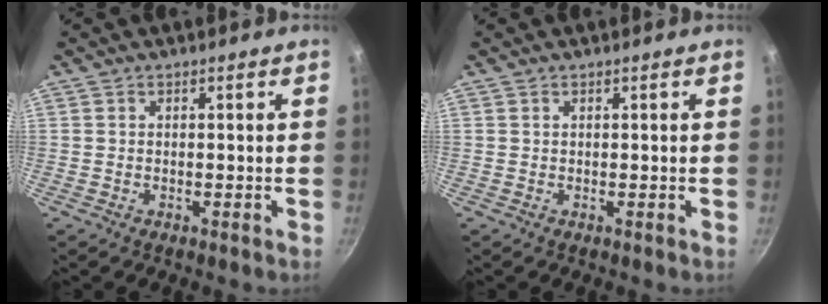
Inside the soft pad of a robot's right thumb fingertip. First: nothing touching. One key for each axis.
{"total": 0.0}